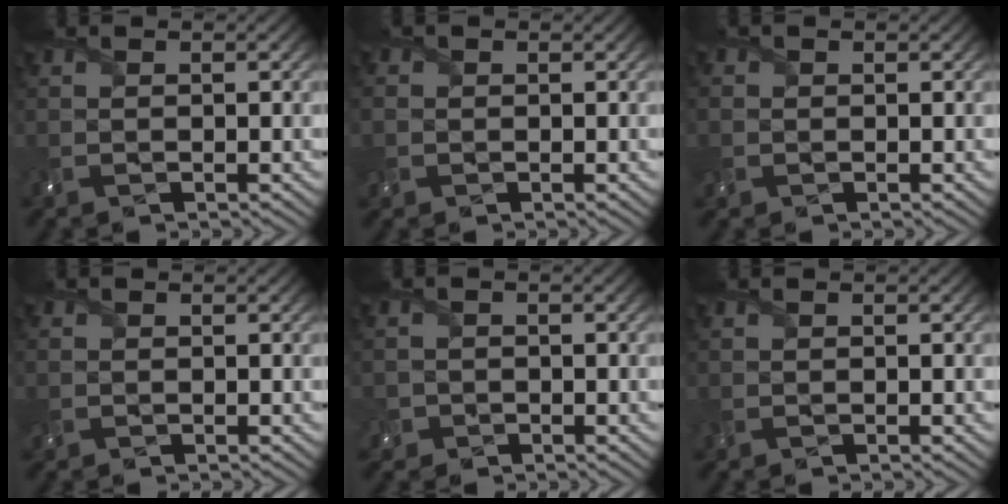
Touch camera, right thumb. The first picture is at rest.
{"total": 2.3, "force": [-0.4, 2.2, 0.6], "torque": [-0.027, -0.005, -0.010]}
{"total": 1.9, "force": [-0.3, 1.9, 0.4], "torque": [-0.017, -0.006, -0.009]}
{"total": 1.2, "force": [-0.2, 1.2, 0.2], "torque": [-0.007, -0.005, -0.007]}
{"total": 1.9, "force": [-1.1, 1.6, 0.1], "torque": [-0.001, -0.004, -0.023]}
{"total": 0.9, "force": [-0.1, 0.9, 0.3], "torque": [-0.011, -0.004, -0.004]}